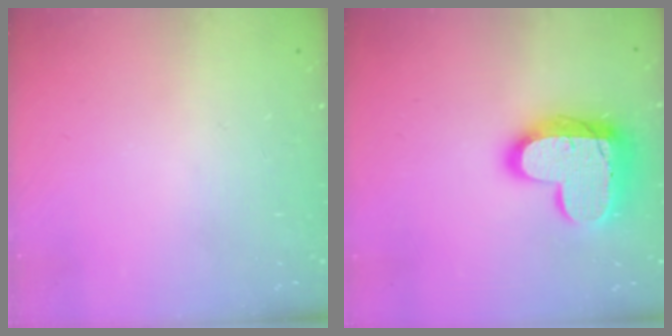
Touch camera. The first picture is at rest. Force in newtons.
{"total": 18.5, "press": 18.5, "slide": 1.4}